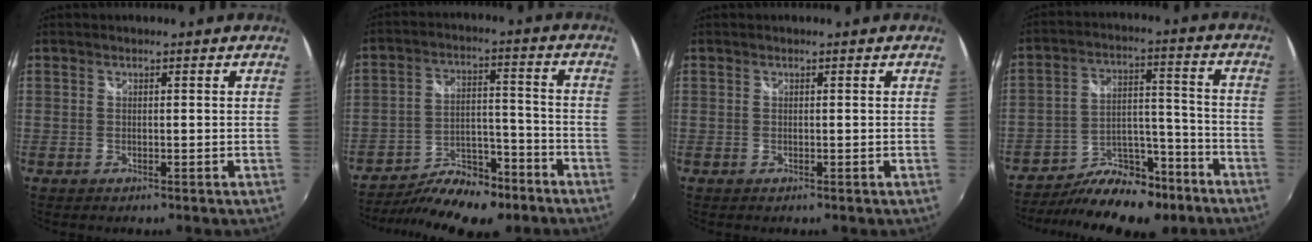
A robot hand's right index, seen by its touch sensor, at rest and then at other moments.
{"total": 14.9, "force": [-11.5, 6.3, 7.1], "torque": [-0.143, -0.001, -0.175]}
{"total": 0.0}
{"total": 16.0, "force": [-12.0, 7.7, 7.4], "torque": [-0.140, 0.018, -0.175]}